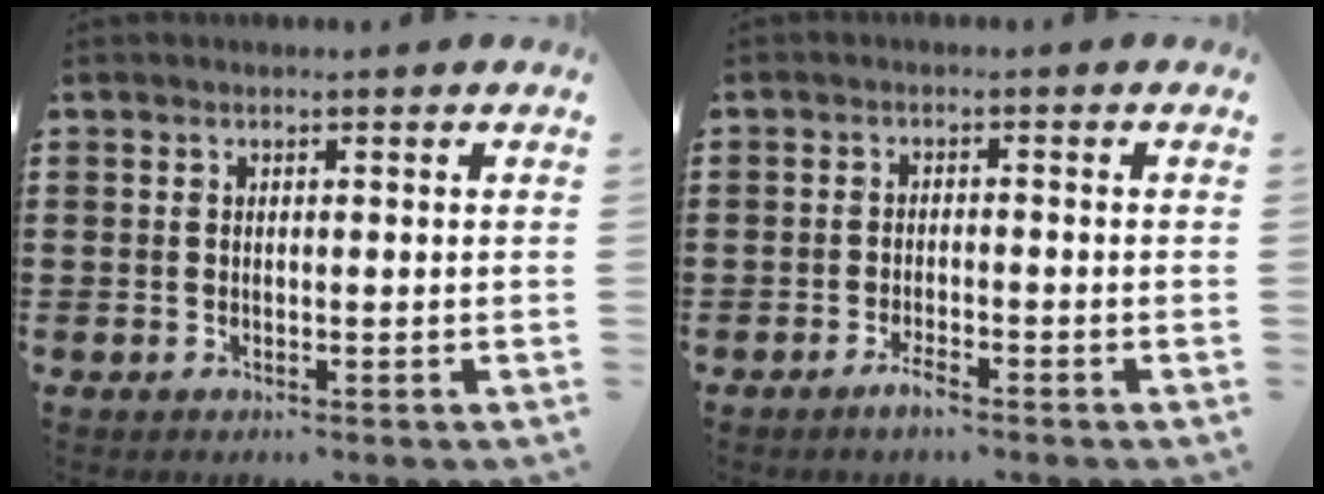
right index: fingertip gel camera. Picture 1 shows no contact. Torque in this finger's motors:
{"motor_torque": [1.21, 0.93, 0.02, 0.01]}